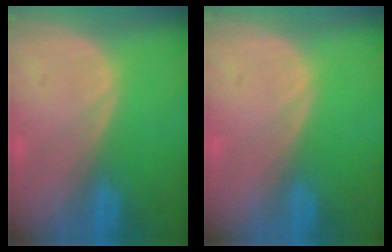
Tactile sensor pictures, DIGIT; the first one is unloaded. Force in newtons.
{"total": 0.0}